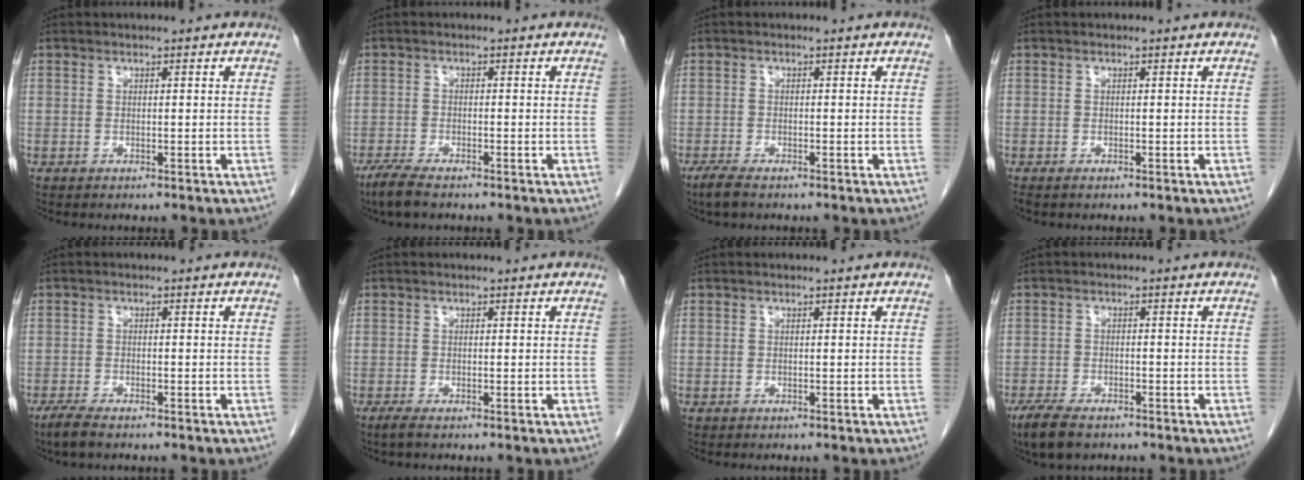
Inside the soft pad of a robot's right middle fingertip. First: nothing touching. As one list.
[{"total": 4.4, "force": [-3.4, 0.7, 2.7], "torque": [-0.058, -0.012, -0.058]}, {"total": 2.9, "force": [-2.2, 0.6, 1.8], "torque": [-0.043, -0.009, -0.037]}, {"total": 0.5, "force": [-0.5, 0.1, 0.3], "torque": [-0.009, -0.002, -0.008]}, {"total": 3.4, "force": [-2.6, 0.7, 2.1], "torque": [-0.047, -0.009, -0.043]}, {"total": 1.1, "force": [-0.8, 0.0, 0.8], "torque": [-0.025, -0.006, -0.018]}, {"total": 0.0}, {"total": 5.7, "force": [-4.4, 1.7, 3.3], "torque": [-0.064, -0.012, -0.072]}]